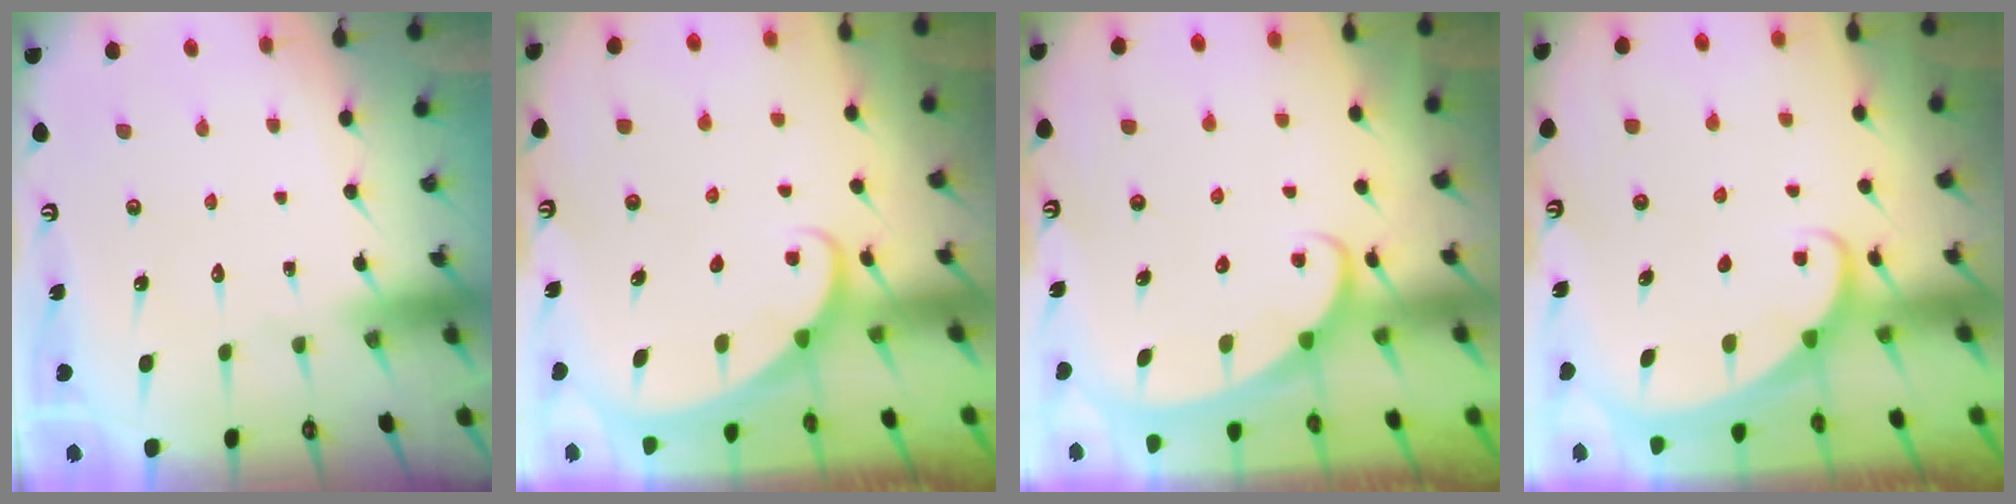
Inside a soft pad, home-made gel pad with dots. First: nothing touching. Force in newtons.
{"total": 1.9, "press": 1.9, "slide": 0.1}
{"total": 2.4, "press": 2.3, "slide": 0.4}
{"total": 1.7, "press": 1.7, "slide": 0.1}